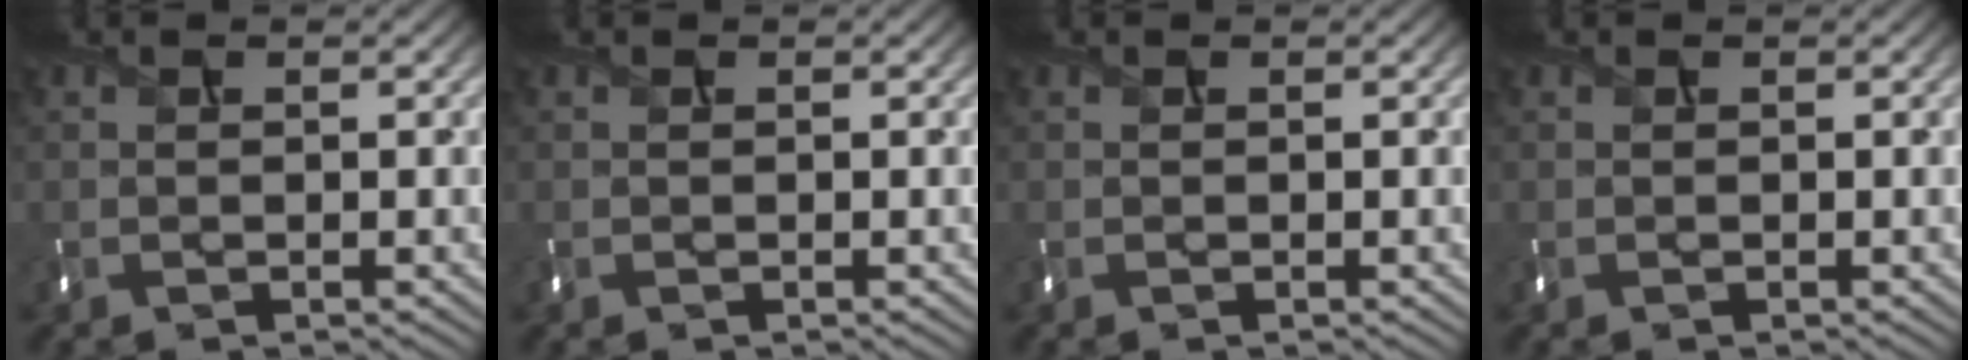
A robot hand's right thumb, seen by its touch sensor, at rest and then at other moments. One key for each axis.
{"total": 0.0}
{"total": 0.0}
{"total": 0.0}